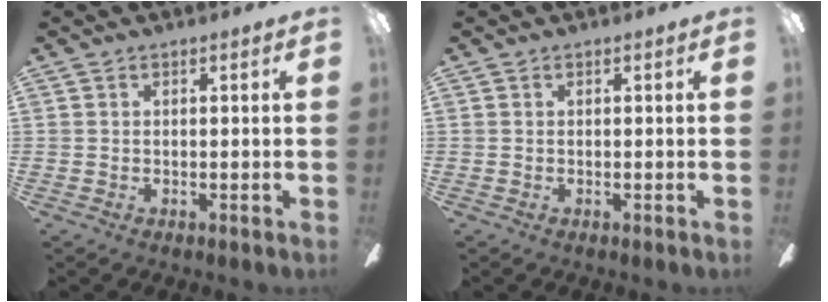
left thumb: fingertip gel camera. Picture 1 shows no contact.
{"total": 0.0}